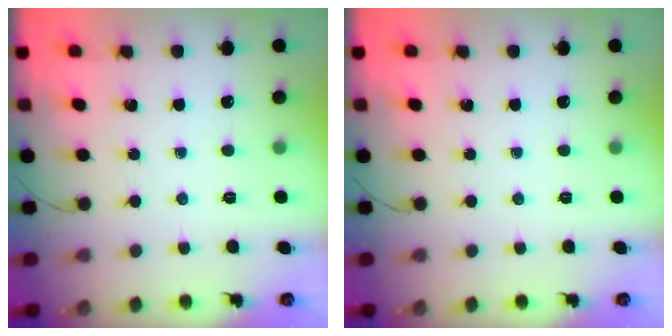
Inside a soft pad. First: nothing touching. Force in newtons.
{"total": 0.0}